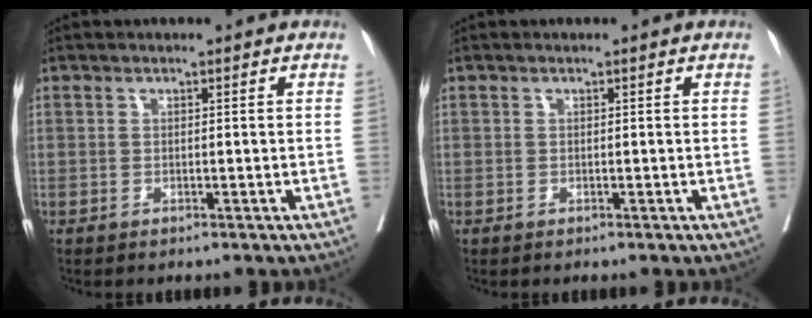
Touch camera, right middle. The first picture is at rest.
{"total": 0.0}